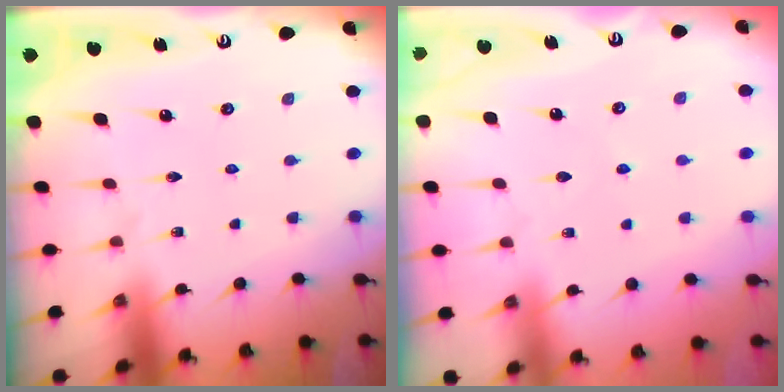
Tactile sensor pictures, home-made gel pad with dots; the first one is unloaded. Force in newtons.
{"total": 2.5, "press": 2.4, "slide": 0.4}